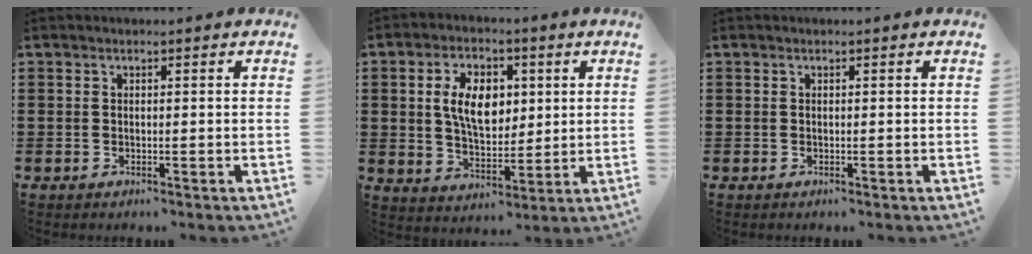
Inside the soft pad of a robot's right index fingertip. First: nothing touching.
{"total": 8.3, "force": [1.7, 5.2, 6.3], "torque": [-0.134, 0.012, 0.026]}
{"total": 0.0}